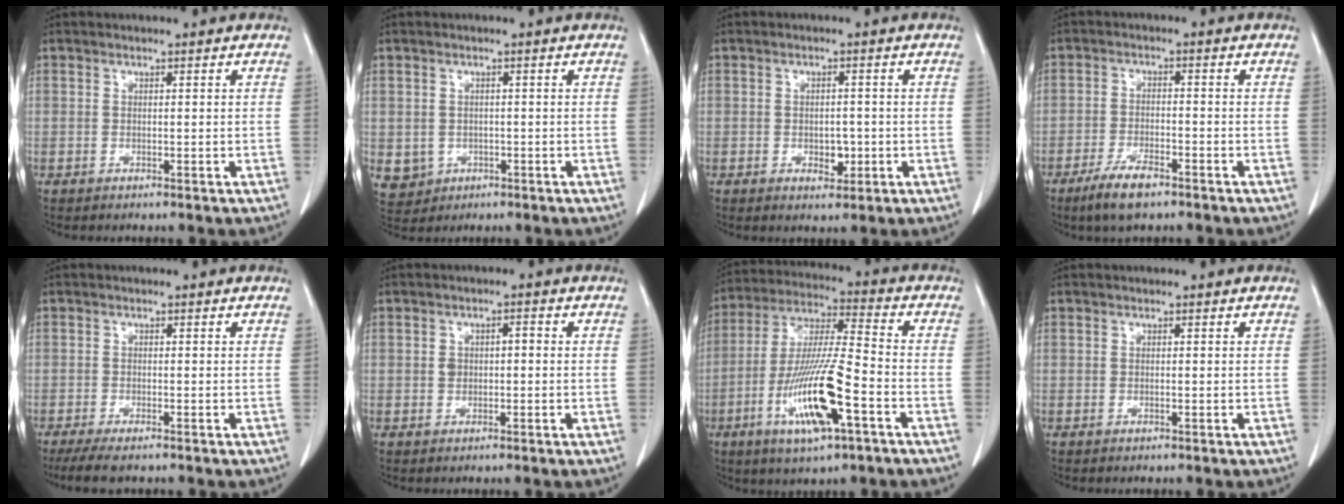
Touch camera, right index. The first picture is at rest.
{"total": 5.1, "force": [-1.1, 4.9, 0.9], "torque": [-0.020, 0.002, -0.005]}
{"total": 3.0, "force": [-0.8, 1.8, 2.3], "torque": [-0.033, 0.001, -0.006]}
{"total": 5.8, "force": [-4.1, 1.3, 3.9], "torque": [-0.082, -0.008, -0.071]}
{"total": 5.1, "force": [-4.0, 0.8, 3.0], "torque": [-0.048, -0.012, -0.061]}
{"total": 2.3, "force": [-0.1, 1.6, 1.7], "torque": [-0.031, 0.015, 0.001]}
{"total": 15.7, "force": [-6.1, 1.9, 14.4], "torque": [-0.289, -0.016, -0.109]}
{"total": 0.0}